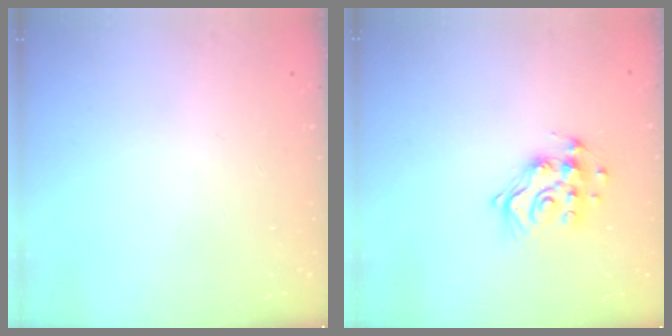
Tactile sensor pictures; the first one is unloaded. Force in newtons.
{"total": 11.7, "press": 11.7, "slide": 0.9}